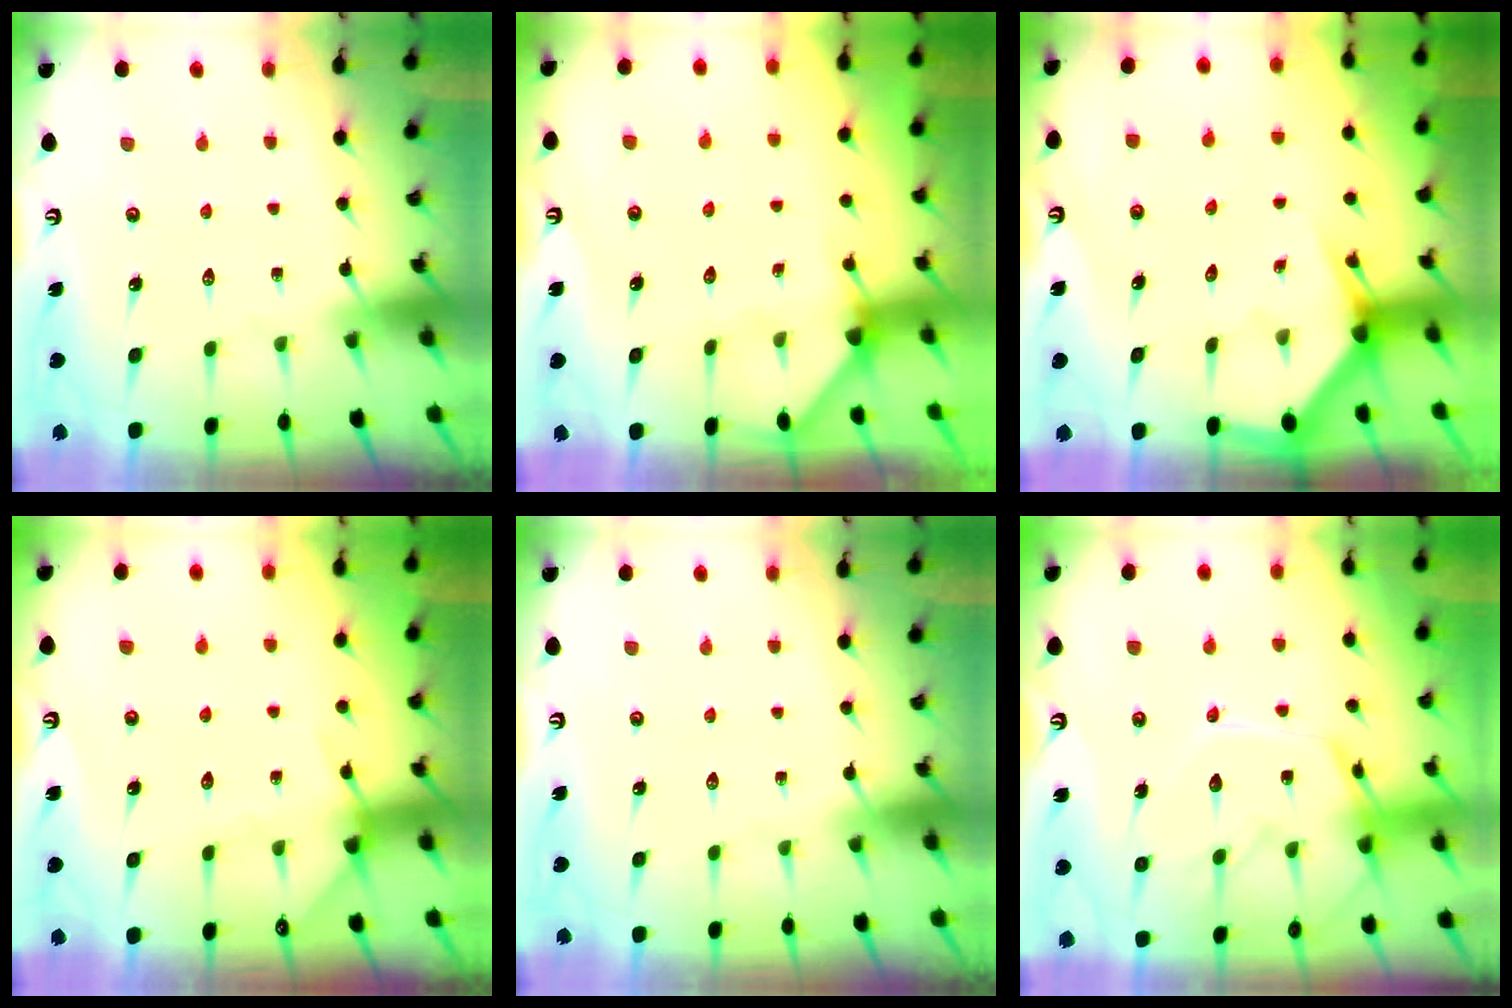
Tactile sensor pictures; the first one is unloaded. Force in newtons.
{"total": 3.1, "press": 3.1, "slide": 0.2}
{"total": 3.1, "press": 3.1, "slide": 0.1}
{"total": 5.0, "press": 5.0, "slide": 0.5}
{"total": 0.0}
{"total": 13.3, "press": 13.2, "slide": 1.1}